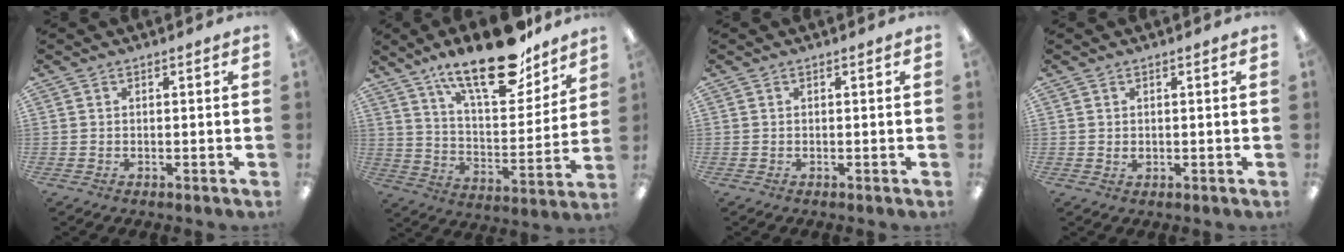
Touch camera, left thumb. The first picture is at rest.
{"total": 20.9, "force": [15.4, 6.9, 12.3], "torque": [-0.193, -0.100, 0.259]}
{"total": 0.0}
{"total": 1.1, "force": [0.3, 0.6, 0.9], "torque": [-0.019, 0.002, 0.005]}